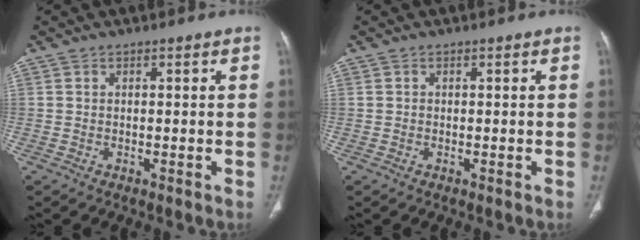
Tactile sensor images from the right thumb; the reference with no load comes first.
{"total": 0.0}